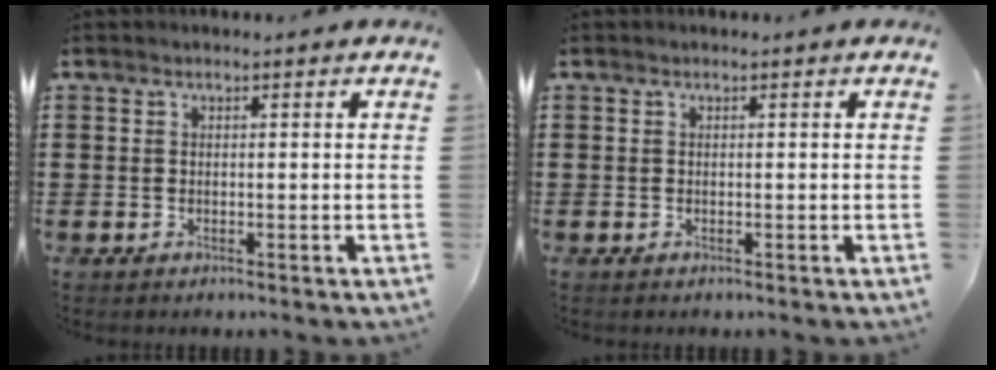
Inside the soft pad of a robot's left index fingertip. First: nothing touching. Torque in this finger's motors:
{"motor_torque": [-0.05, 0.00, 0.01, -0.01]}